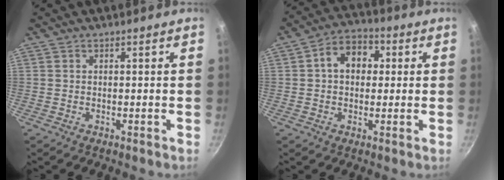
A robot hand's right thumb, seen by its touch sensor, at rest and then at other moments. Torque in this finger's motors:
{"motor_torque": [0.76, 1.67, 0.54, -0.39, 0.02]}